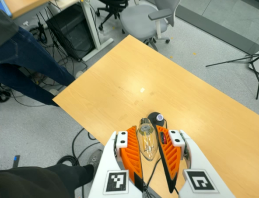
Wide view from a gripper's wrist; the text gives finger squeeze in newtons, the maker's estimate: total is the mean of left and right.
{"total": 11.6, "left": 11.7, "right": 11.5}